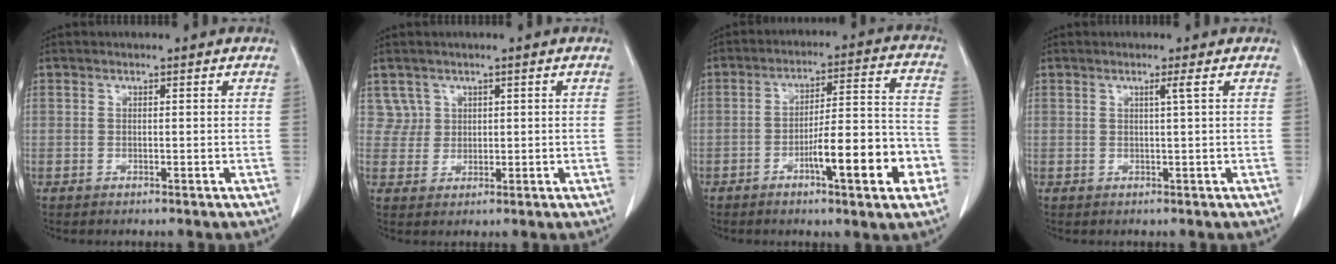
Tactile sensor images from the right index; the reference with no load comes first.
{"total": 2.7, "force": [1.4, 2.3, -0.4], "torque": [0.020, 0.006, 0.021]}
{"total": 13.3, "force": [-5.3, 1.9, 12.0], "torque": [-0.178, 0.015, -0.076]}
{"total": 1.2, "force": [0.4, -0.5, 1.0], "torque": [-0.022, -0.003, 0.011]}